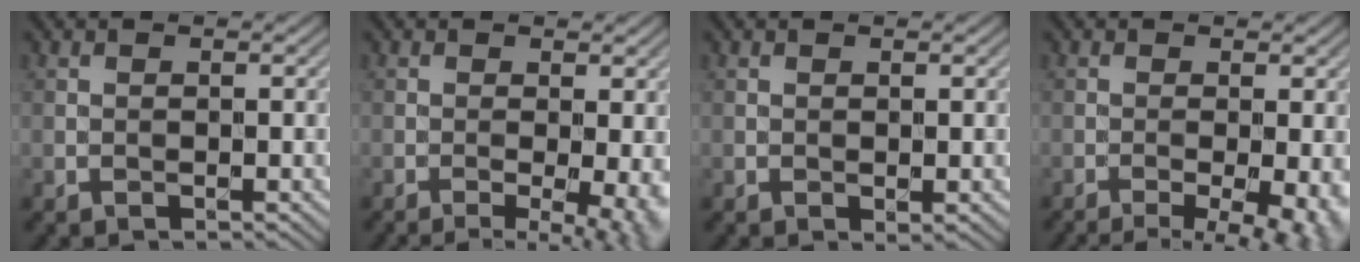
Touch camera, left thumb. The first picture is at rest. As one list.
[{"total": 6.8, "force": [-1.6, 1.8, 6.4], "torque": [-0.083, -0.008, -0.015]}, {"total": 0.5, "force": [0.2, 0.2, 0.4], "torque": [-0.008, -0.003, 0.006]}, {"total": 7.5, "force": [-2.9, 1.8, 6.7], "torque": [-0.090, -0.007, -0.036]}]